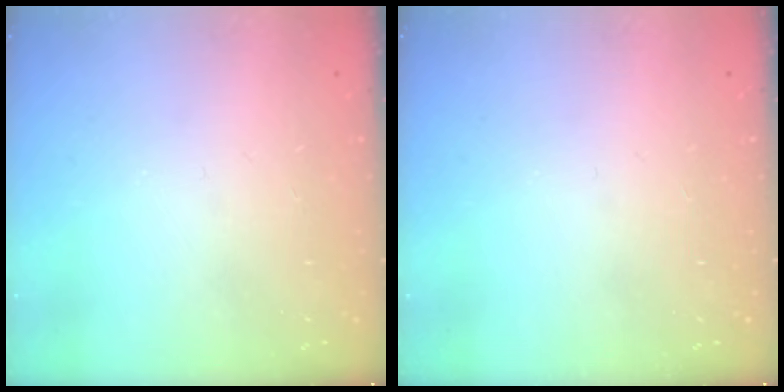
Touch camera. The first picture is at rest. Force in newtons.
{"total": 0.0}